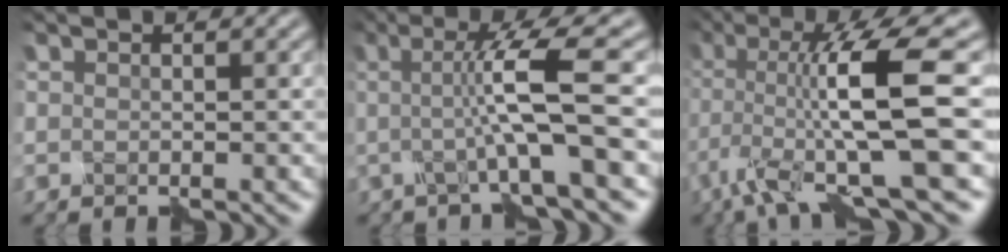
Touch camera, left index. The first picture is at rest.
{"total": 6.5, "force": [-0.5, 0.6, 6.4], "torque": [-0.109, 0.001, -0.012]}
{"total": 11.0, "force": [-2.0, 1.8, 10.6], "torque": [-0.183, 0.007, -0.036]}